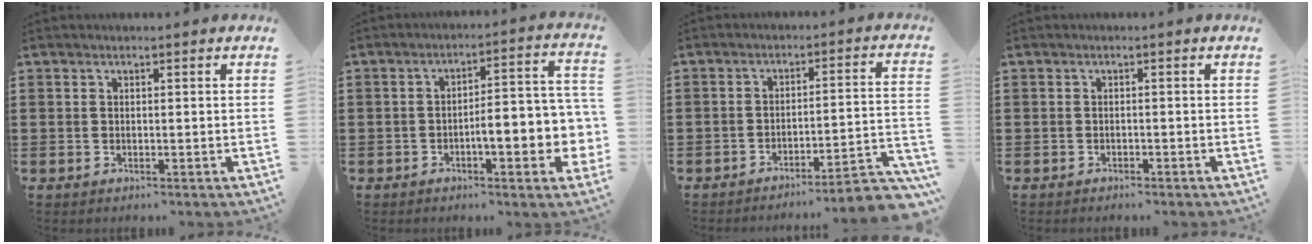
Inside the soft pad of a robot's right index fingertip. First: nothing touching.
{"total": 6.8, "force": [-2.2, 1.7, 6.2], "torque": [-0.089, -0.017, -0.043]}
{"total": 5.3, "force": [-4.7, 0.0, 2.5], "torque": [-0.039, -0.014, -0.094]}
{"total": 0.9, "force": [-0.8, 0.3, -0.1], "torque": [-0.001, 0.003, -0.019]}